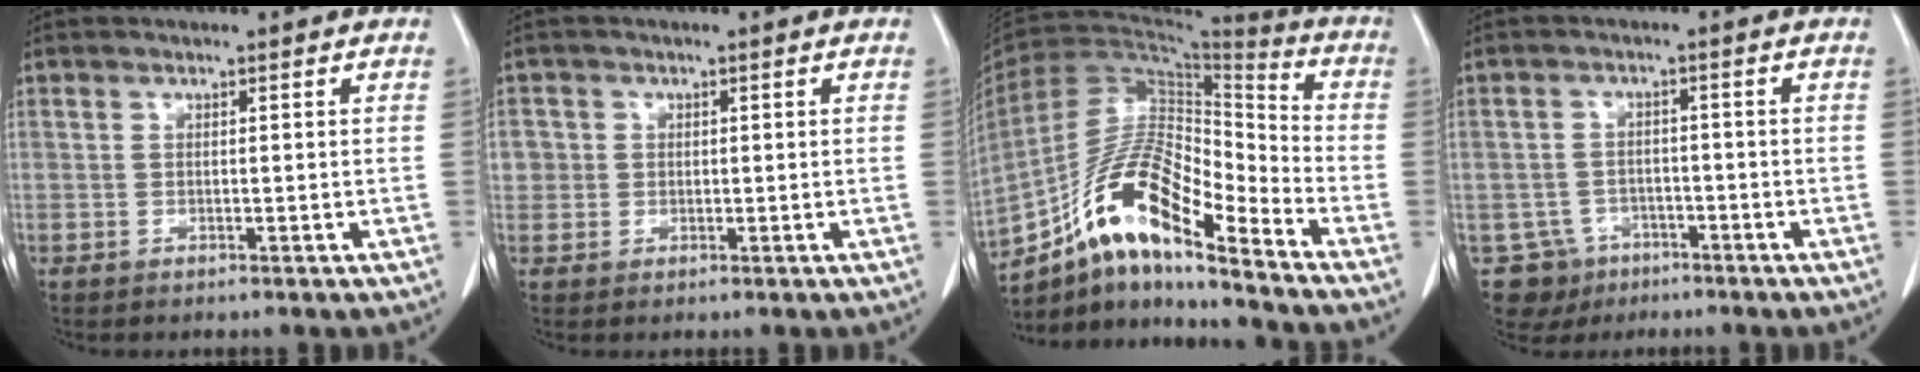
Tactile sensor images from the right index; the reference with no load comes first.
{"total": 2.6, "force": [0.3, 2.6, 0.2], "torque": [0.012, 0.006, 0.008]}
{"total": 15.1, "force": [-10.2, 3.1, 10.7], "torque": [-0.197, 0.026, -0.179]}
{"total": 7.9, "force": [-5.2, 5.9, 0.6], "torque": [-0.009, 0.017, -0.078]}